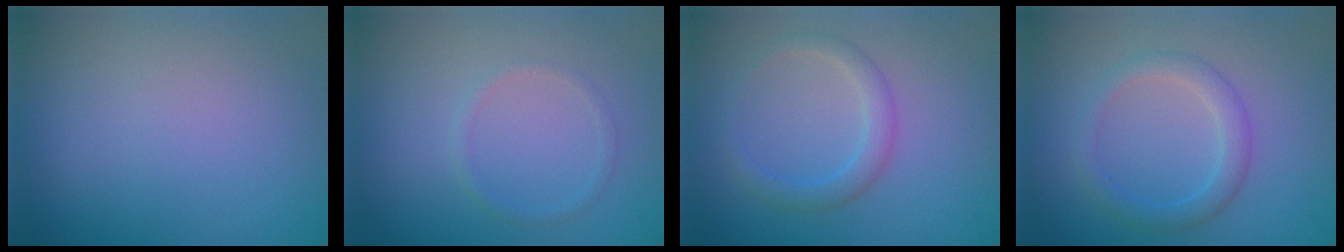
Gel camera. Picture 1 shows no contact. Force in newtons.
{"total": 1.0, "press": 0.9, "slide": 0.0}
{"total": 2.2, "press": 2.2, "slide": 0.1}
{"total": 2.6, "press": 2.6, "slide": 0.1}